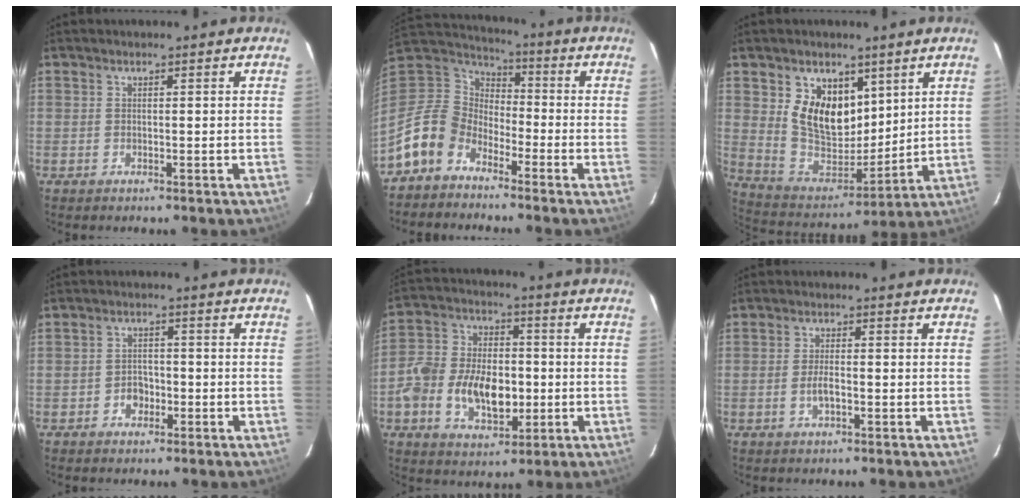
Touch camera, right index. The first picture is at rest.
{"total": 11.2, "force": [-7.9, 7.1, 3.6], "torque": [-0.094, 0.026, -0.165]}
{"total": 13.9, "force": [5.9, 9.2, 8.5], "torque": [-0.159, -0.004, 0.127]}
{"total": 3.1, "force": [-1.5, 2.5, 1.2], "torque": [-0.025, 0.009, -0.019]}
{"total": 14.8, "force": [-3.4, 9.6, 10.8], "torque": [-0.229, 0.016, -0.056]}
{"total": 2.8, "force": [-0.9, 0.9, 2.5], "torque": [-0.052, 0.000, -0.018]}